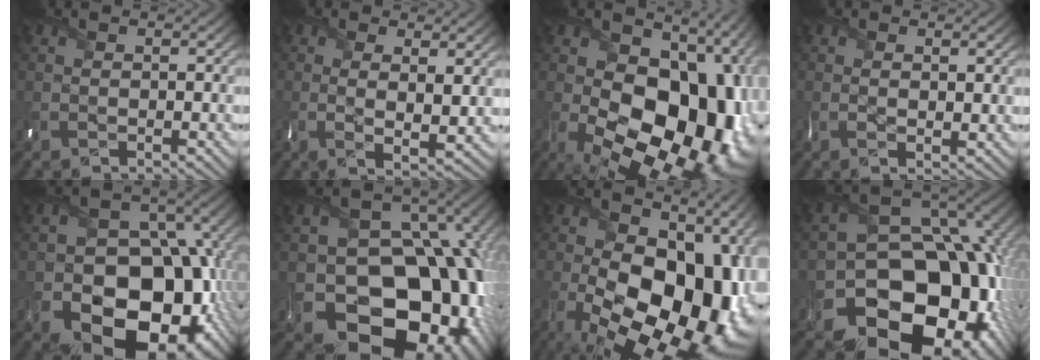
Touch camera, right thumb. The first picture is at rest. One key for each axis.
{"total": 5.1, "fx": 1.2, "fy": 1.7, "fz": 4.7, "tx": -0.086, "ty": -0.015, "tz": 0.024}
{"total": 22.4, "fx": -2.4, "fy": 15.4, "fz": 16.0, "tx": -0.232, "ty": -0.045, "tz": -0.020}
{"total": 2.1, "fx": 0.6, "fy": 0.9, "fz": 1.8, "tx": -0.035, "ty": -0.006, "tz": 0.012}
{"total": 19.0, "fx": -5.7, "fy": 13.9, "fz": 11.5, "tx": -0.158, "ty": -0.036, "tz": -0.091}
{"total": 20.5, "fx": -5.6, "fy": 16.1, "fz": 11.4, "tx": -0.143, "ty": -0.039, "tz": -0.090}
{"total": 21.7, "fx": -3.9, "fy": 13.7, "fz": 16.4, "tx": -0.255, "ty": -0.061, "tz": -0.017}
{"total": 21.2, "fx": -8.0, "fy": 15.6, "fz": 11.9, "tx": -0.178, "ty": -0.042, "tz": -0.110}